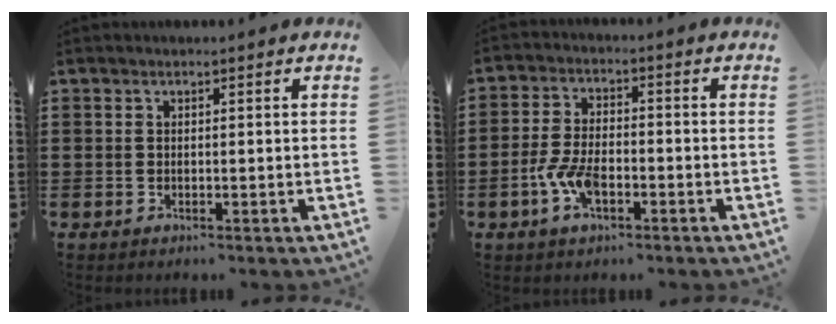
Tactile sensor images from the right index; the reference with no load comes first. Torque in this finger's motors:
{"motor_torque": [2.04, 0.10, 0.77, 0.18]}